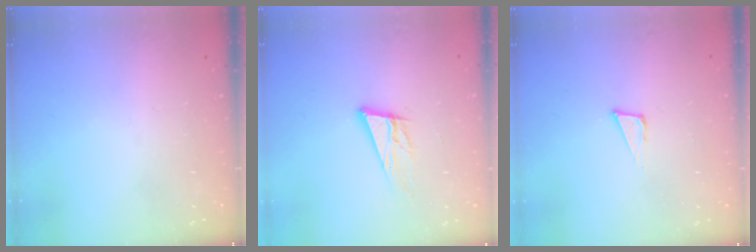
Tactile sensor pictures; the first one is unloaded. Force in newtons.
{"total": 12.2, "press": 11.7, "slide": 3.4}
{"total": 3.6, "press": 3.5, "slide": 0.9}